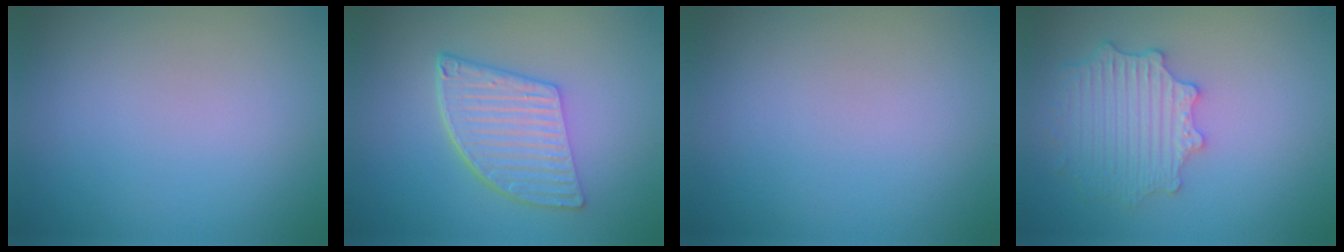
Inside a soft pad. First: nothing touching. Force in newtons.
{"total": 5.8, "press": 4.2, "slide": 4.0}
{"total": 0.0}
{"total": 4.5, "press": 3.8, "slide": 2.4}